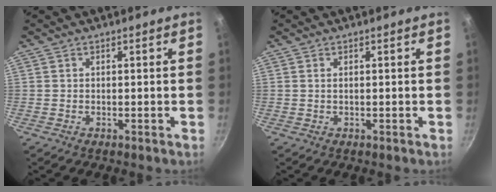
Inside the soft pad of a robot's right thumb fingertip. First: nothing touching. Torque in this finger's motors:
{"motor_torque": [-0.25, 0.07, -0.23, 0.31, 0.04]}